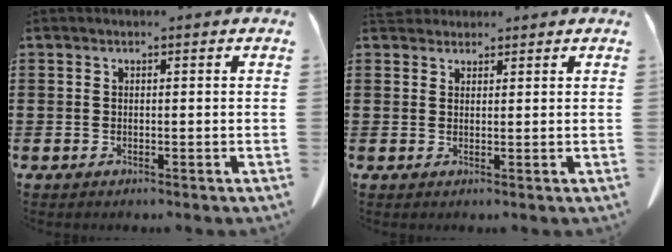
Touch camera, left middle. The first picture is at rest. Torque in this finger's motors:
{"motor_torque": [0.30, 0.27, 0.02, 0.02]}